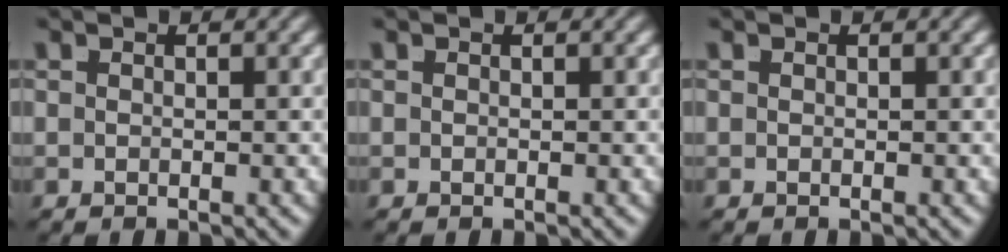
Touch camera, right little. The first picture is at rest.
{"total": 0.0}
{"total": 0.0}